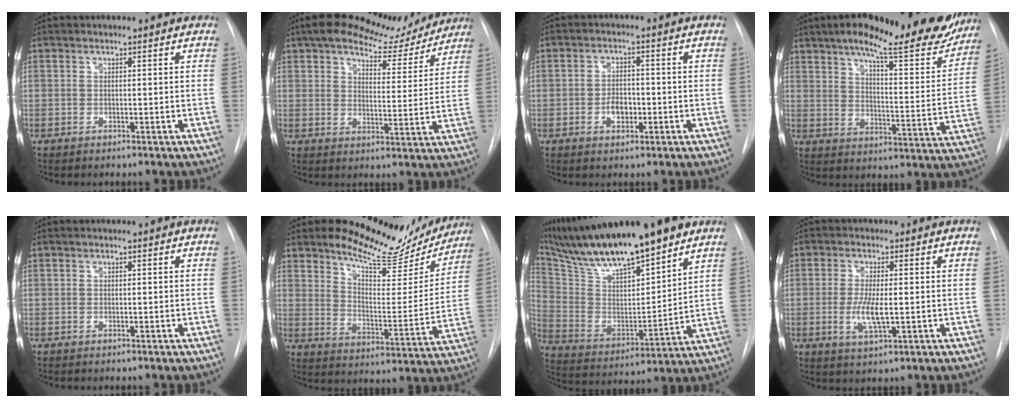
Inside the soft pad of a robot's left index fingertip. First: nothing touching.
{"total": 13.0, "force": [11.2, 4.1, 5.2], "torque": [-0.065, 0.002, 0.151]}
{"total": 3.6, "force": [-1.1, 2.3, 2.6], "torque": [-0.041, 0.004, -0.017]}
{"total": 22.6, "force": [18.4, 4.7, 12.2], "torque": [-0.174, -0.020, 0.236]}
{"total": 0.0}
{"total": 16.5, "force": [14.7, 5.0, 5.5], "torque": [-0.071, -0.037, 0.197]}
{"total": 20.9, "force": [16.8, 3.1, 12.0], "torque": [-0.213, 0.004, 0.299]}
{"total": 5.2, "force": [-0.6, 1.2, 5.0], "torque": [-0.106, -0.012, -0.009]}